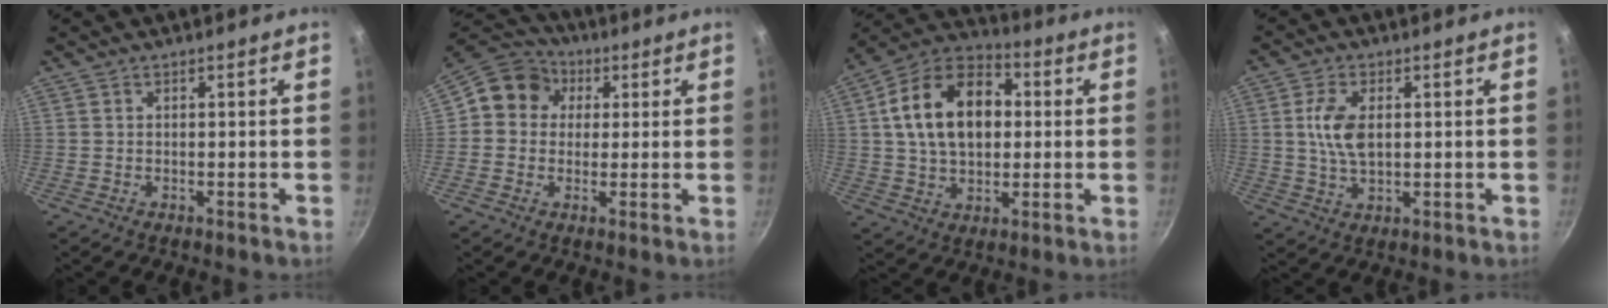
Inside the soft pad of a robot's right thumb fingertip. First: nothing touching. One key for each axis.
{"total": 9.5, "fx": 2.0, "fy": 8.6, "fz": 3.7, "tx": -0.031, "ty": 0.017, "tz": 0.011}
{"total": 18.5, "fx": 2.7, "fy": 12.4, "fz": 13.4, "tx": -0.198, "ty": 0.023, "tz": 0.033}
{"total": 7.4, "fx": 1.1, "fy": 4.1, "fz": 6.1, "tx": -0.116, "ty": 0.000, "tz": 0.021}